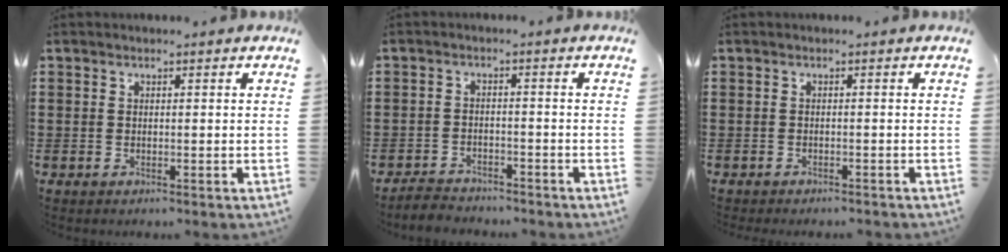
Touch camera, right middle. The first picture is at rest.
{"total": 3.0, "force": [-2.9, 0.6, 0.1], "torque": [-0.008, 0.004, -0.065]}
{"total": 0.8, "force": [-0.8, 0.0, 0.1], "torque": [-0.005, -0.002, -0.015]}